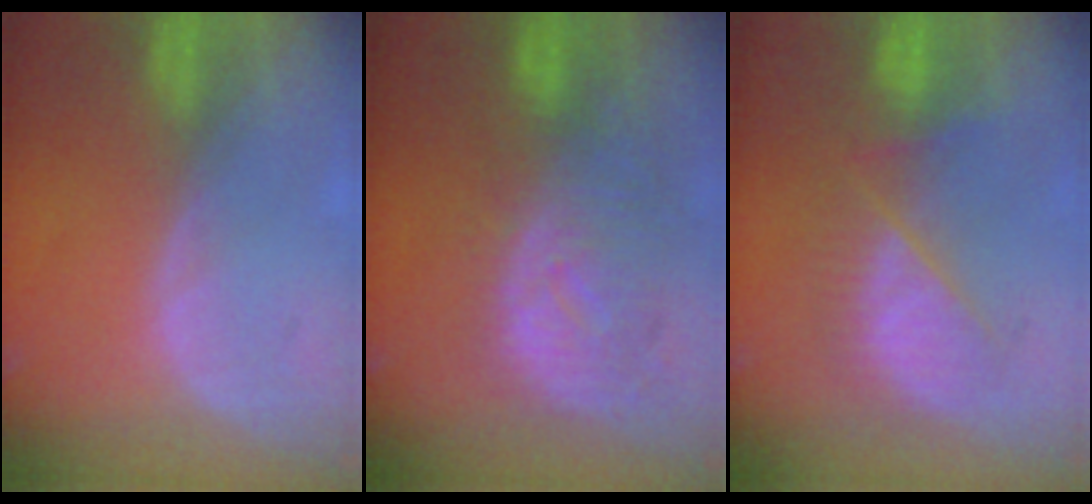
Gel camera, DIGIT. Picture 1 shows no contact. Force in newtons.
{"total": 10.9, "press": 9.7, "slide": 4.9}
{"total": 7.4, "press": 7.3, "slide": 1.1}